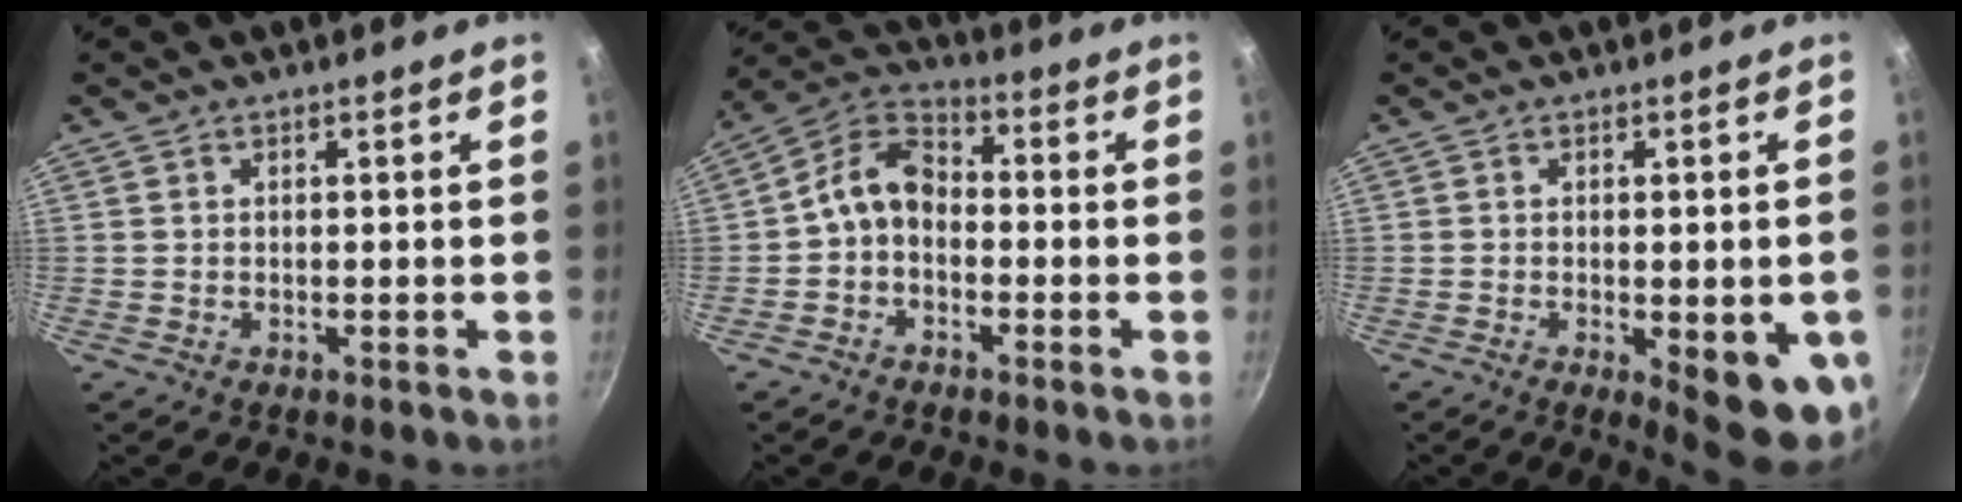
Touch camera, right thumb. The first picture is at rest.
{"total": 7.8, "force": [-1.6, 5.5, 5.3], "torque": [-0.085, 0.040, -0.048]}
{"total": 11.7, "force": [-3.1, 3.7, 10.7], "torque": [-0.106, -0.002, -0.031]}